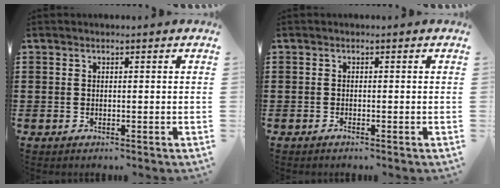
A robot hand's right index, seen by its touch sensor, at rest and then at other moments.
{"total": 0.6, "force": [-0.5, -0.1, 0.3], "torque": [-0.007, -0.004, -0.008]}